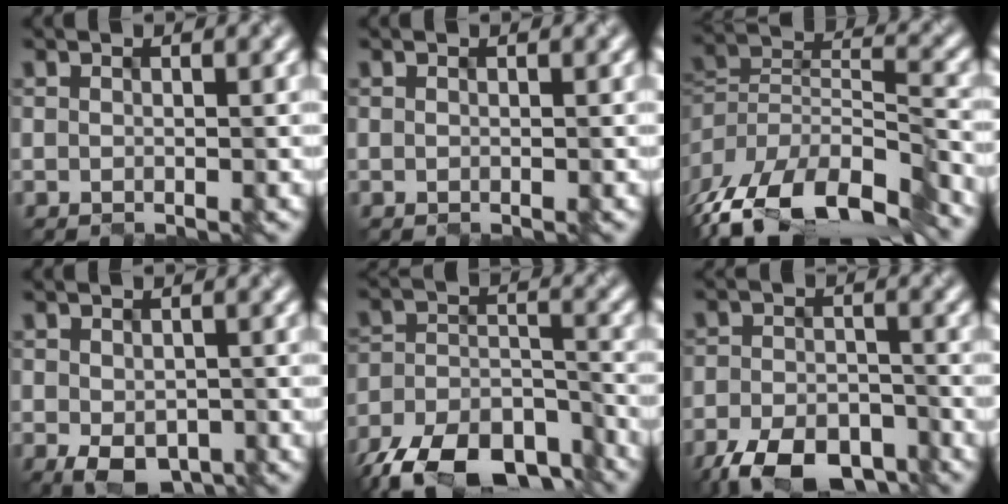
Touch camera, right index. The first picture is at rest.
{"total": 0.0}
{"total": 12.9, "force": [-9.6, 5.0, 7.1], "torque": [-0.156, 0.008, -0.154]}
{"total": 3.1, "force": [-1.2, 2.1, 2.0], "torque": [-0.031, -0.012, -0.009]}
{"total": 11.8, "force": [-9.8, 4.7, 4.9], "torque": [-0.095, -0.022, -0.146]}
{"total": 7.0, "force": [-5.3, 3.1, 3.3], "torque": [-0.057, -0.011, -0.091]}